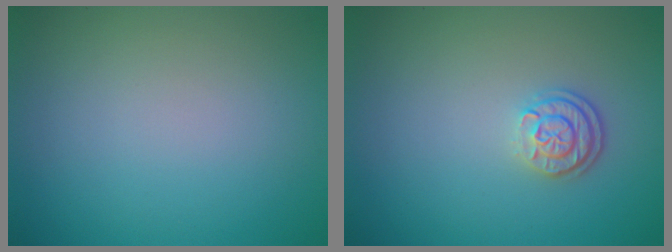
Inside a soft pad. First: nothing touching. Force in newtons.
{"total": 2.3, "press": 2.0, "slide": 1.3}